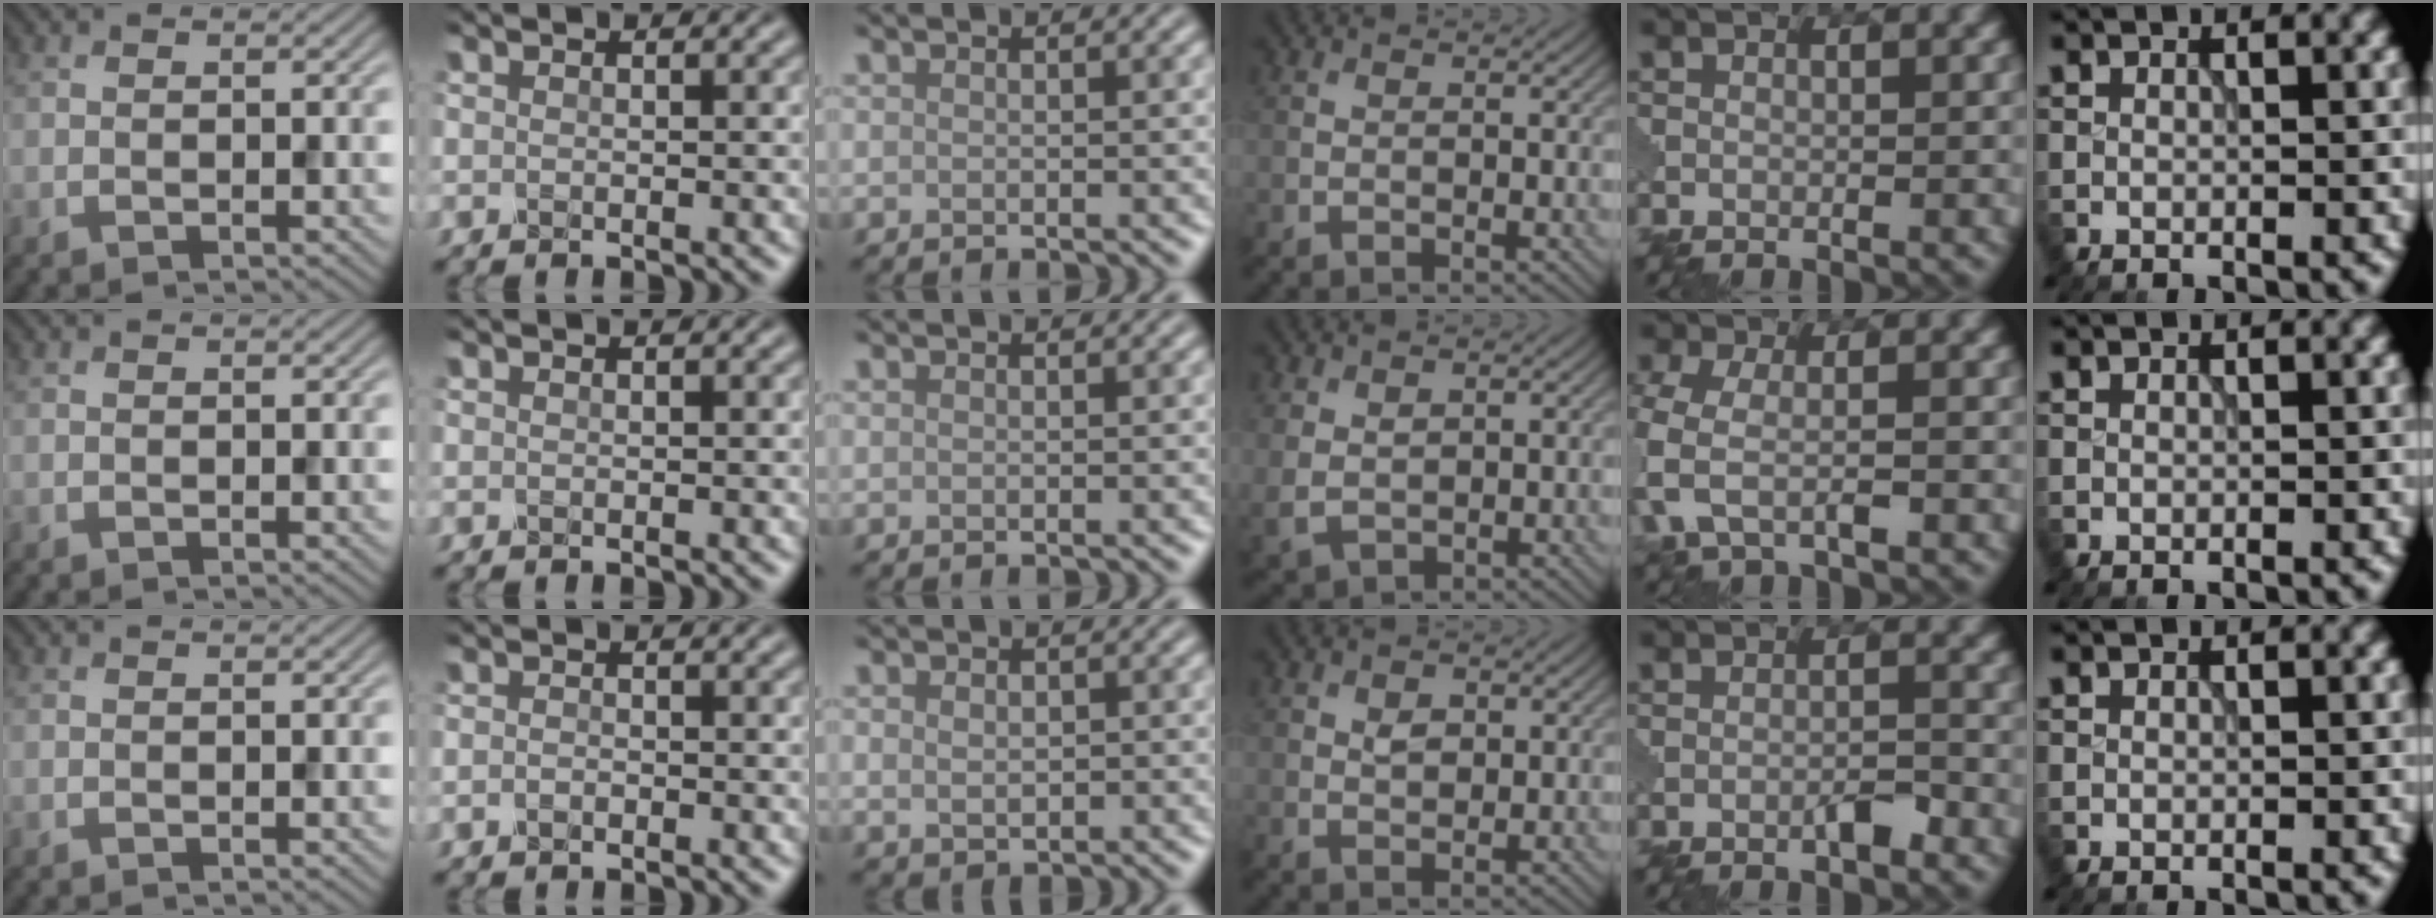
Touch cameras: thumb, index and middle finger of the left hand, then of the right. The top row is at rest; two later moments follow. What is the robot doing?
{"motion": "insert", "object": "pin"}